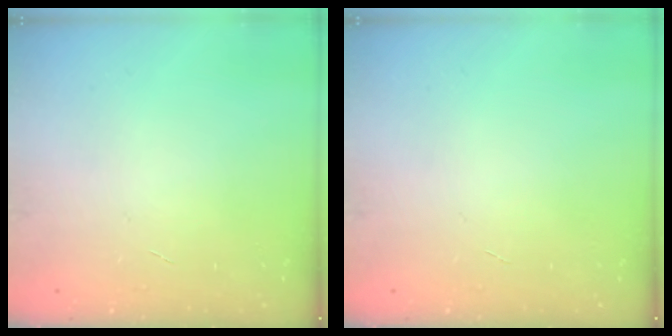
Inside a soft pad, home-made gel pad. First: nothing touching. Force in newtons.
{"total": 0.0}